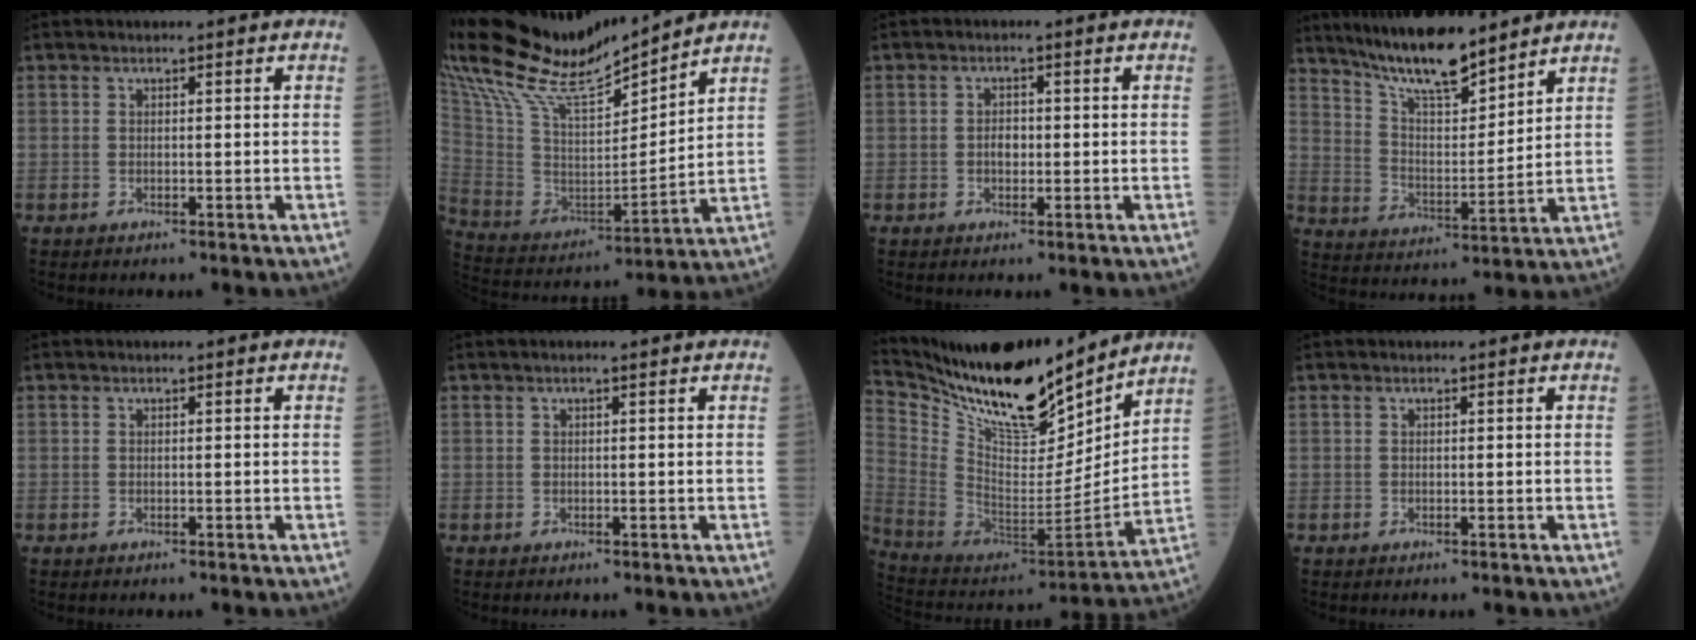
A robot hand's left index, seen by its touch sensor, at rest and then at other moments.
{"total": 17.2, "force": [15.8, 1.8, 6.6], "torque": [-0.148, -0.006, 0.299]}
{"total": 1.7, "force": [-0.2, 1.1, 1.3], "torque": [-0.021, 0.002, -0.003]}
{"total": 13.1, "force": [11.1, 2.2, 6.5], "torque": [-0.119, -0.002, 0.202]}
{"total": 0.0}
{"total": 1.2, "force": [1.0, -0.2, 0.6], "torque": [-0.011, 0.007, 0.017]}
{"total": 22.2, "force": [19.4, 3.9, 10.0], "torque": [-0.189, -0.034, 0.339]}
{"total": 0.0}